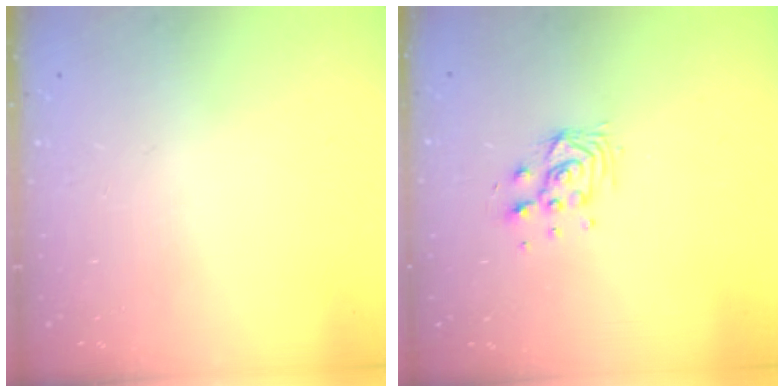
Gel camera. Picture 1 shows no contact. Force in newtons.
{"total": 5.9, "press": 5.9, "slide": 0.4}